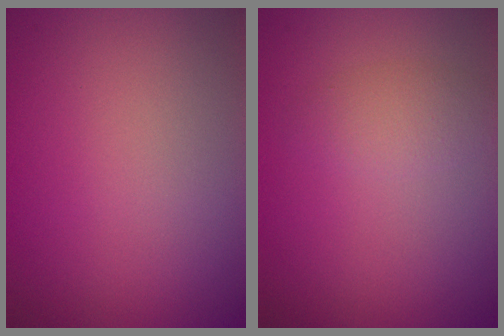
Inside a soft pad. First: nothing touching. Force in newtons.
{"total": 1.8, "press": 1.8, "slide": 0.2}